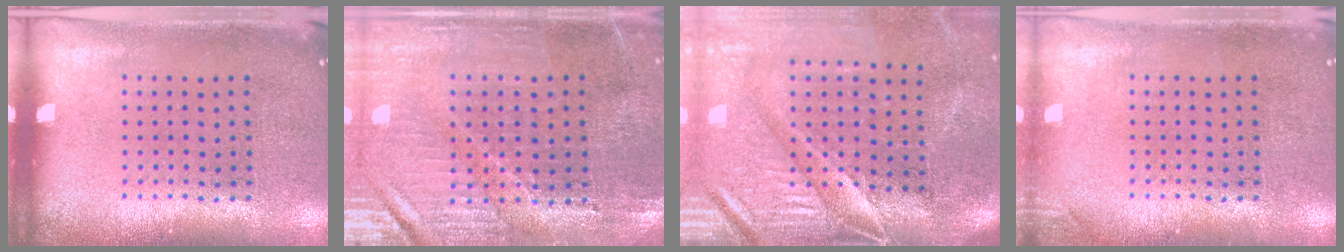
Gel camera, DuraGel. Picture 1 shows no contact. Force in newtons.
{"total": 1.7, "press": 1.7, "slide": 0.3}
{"total": 4.6, "press": 3.9, "slide": 2.4}
{"total": 0.9, "press": 0.9, "slide": 0.2}